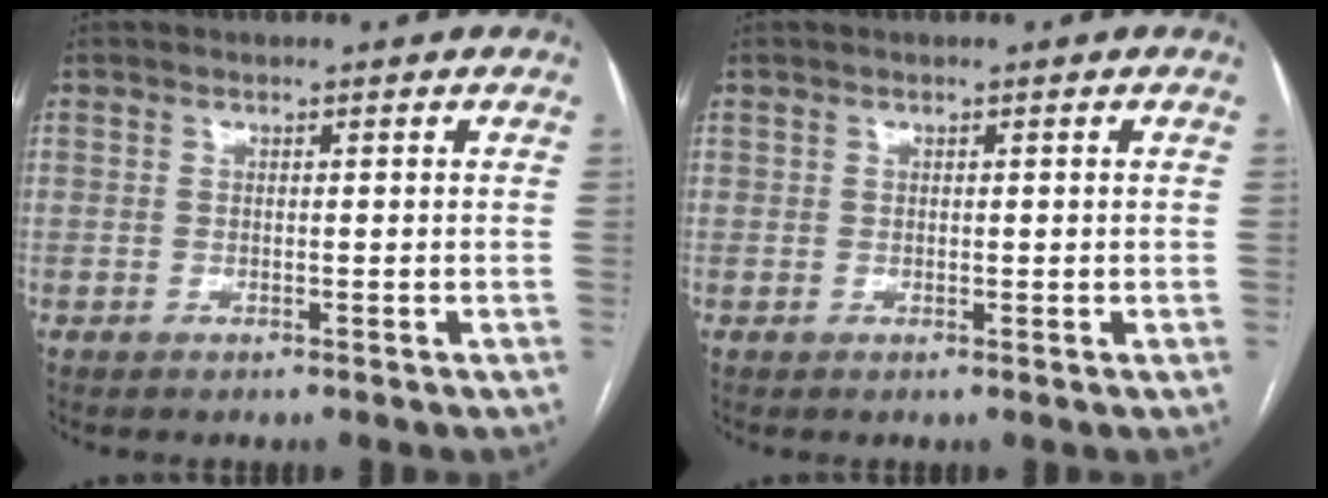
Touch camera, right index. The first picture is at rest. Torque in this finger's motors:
{"motor_torque": [-0.10, 0.00, 0.08, 0.01]}